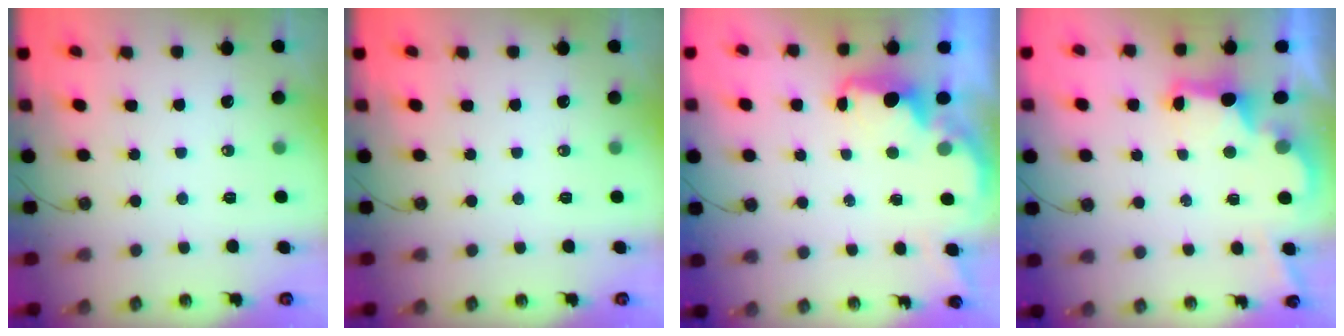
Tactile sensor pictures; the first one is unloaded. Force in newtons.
{"total": 0.0}
{"total": 2.2, "press": 2.0, "slide": 0.9}
{"total": 2.9, "press": 2.8, "slide": 0.9}